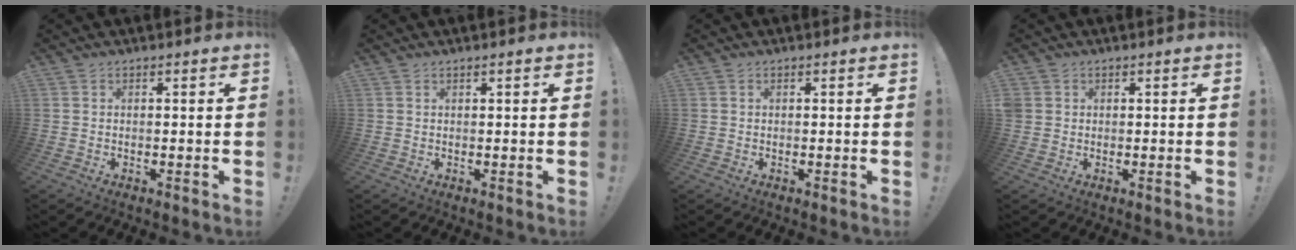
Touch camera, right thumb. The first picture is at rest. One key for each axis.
{"total": 0.5, "fx": 0.4, "fy": -0.1, "fz": 0.3, "tx": -0.007, "ty": -0.001, "tz": 0.007}
{"total": 0.0}
{"total": 1.8, "fx": 0.6, "fy": 1.6, "fz": 0.3, "tx": -0.010, "ty": 0.005, "tz": 0.013}